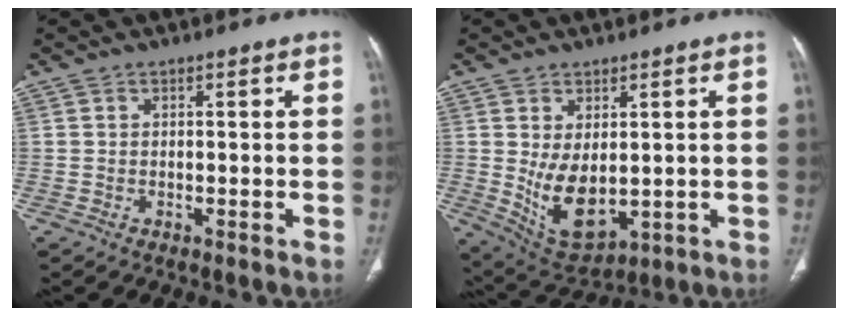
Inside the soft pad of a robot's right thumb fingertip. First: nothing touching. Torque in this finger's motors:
{"motor_torque": [-0.54, 1.01, 0.62, 0.65, 0.34]}